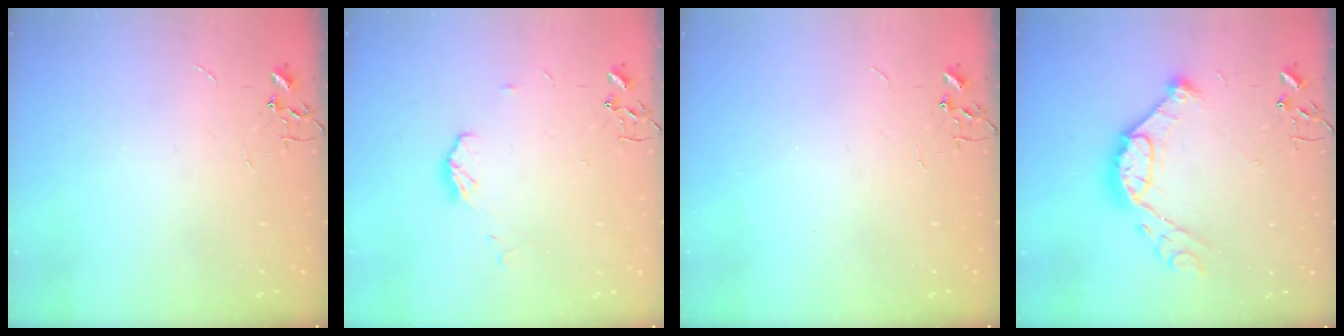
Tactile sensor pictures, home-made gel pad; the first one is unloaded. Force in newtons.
{"total": 6.5, "press": 6.4, "slide": 0.4}
{"total": 0.0}
{"total": 13.3, "press": 13.3, "slide": 0.2}